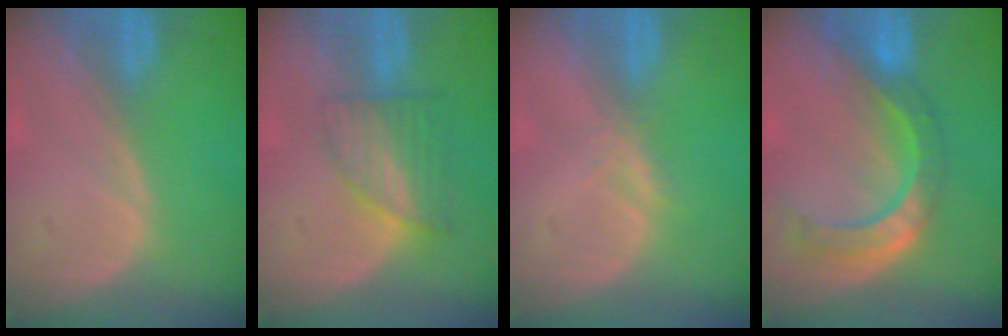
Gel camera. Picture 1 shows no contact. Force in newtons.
{"total": 6.2, "press": 5.6, "slide": 2.7}
{"total": 1.5, "press": 1.3, "slide": 0.8}
{"total": 8.5, "press": 7.2, "slide": 4.6}